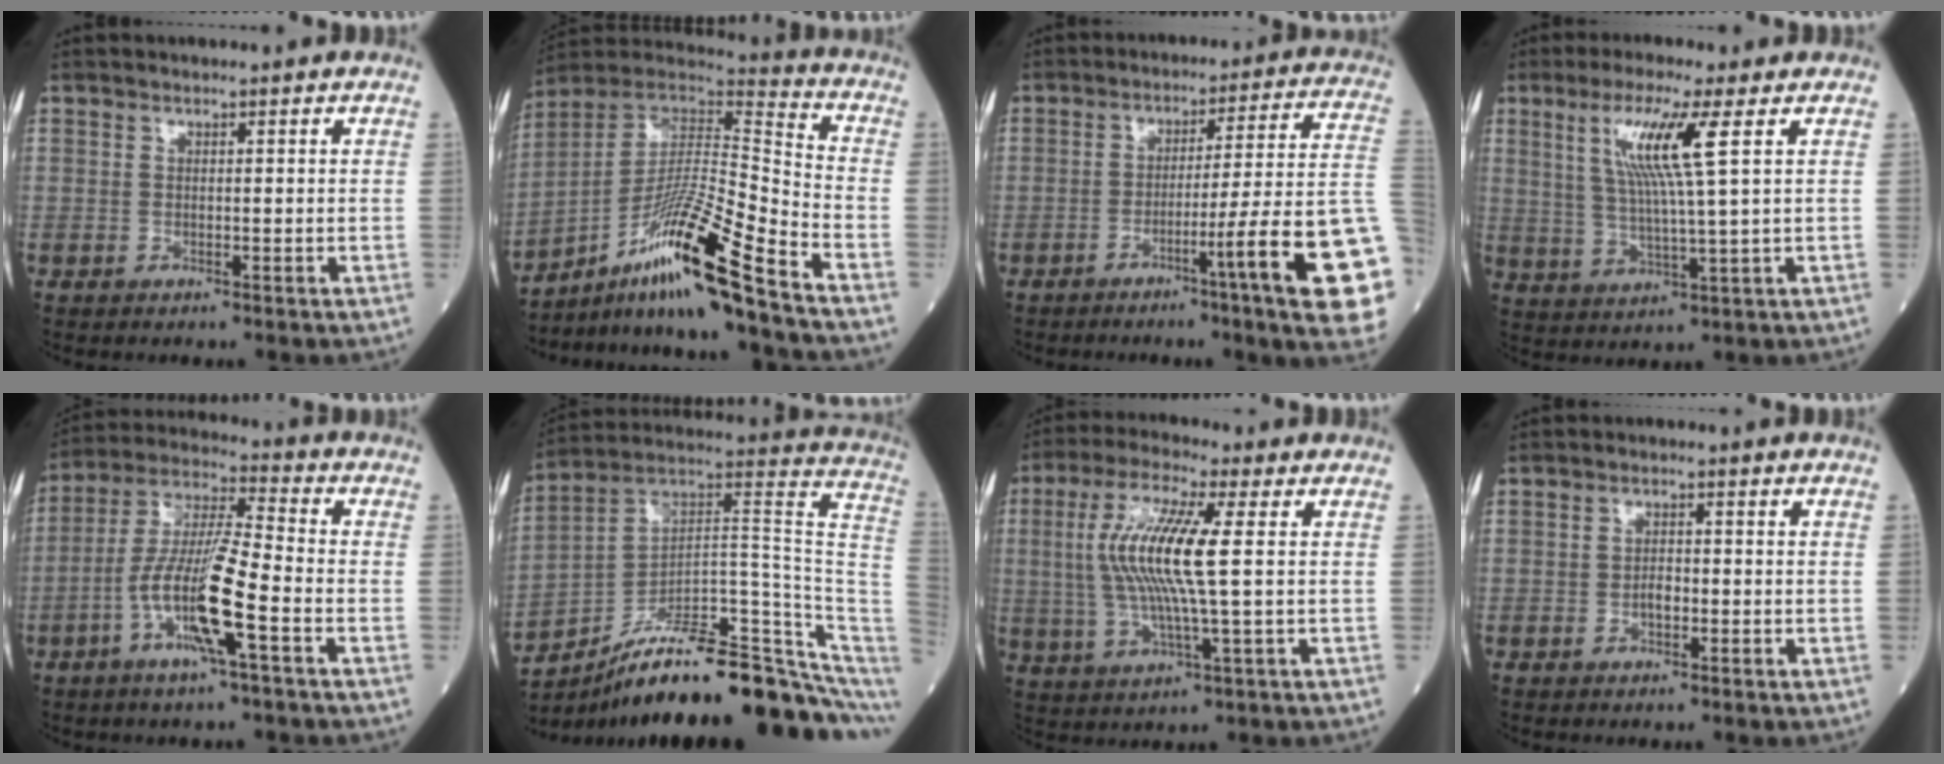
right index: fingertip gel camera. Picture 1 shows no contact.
{"total": 17.9, "force": [-11.5, -0.6, 13.7], "torque": [-0.270, -0.002, -0.207]}
{"total": 17.5, "force": [-5.7, -1.9, 16.4], "torque": [-0.162, 0.001, -0.085]}
{"total": 8.9, "force": [3.1, -0.9, 8.2], "torque": [-0.167, -0.001, 0.063]}
{"total": 12.2, "force": [-4.5, 0.4, 11.3], "torque": [-0.233, -0.001, -0.090]}
{"total": 25.3, "force": [-17.7, 3.2, 17.8], "torque": [-0.165, 0.060, -0.269]}
{"total": 11.6, "force": [1.2, 0.5, 11.6], "torque": [-0.250, 0.005, 0.020]}
{"total": 3.2, "force": [-1.3, 1.4, 2.5], "torque": [-0.046, 0.006, -0.023]}